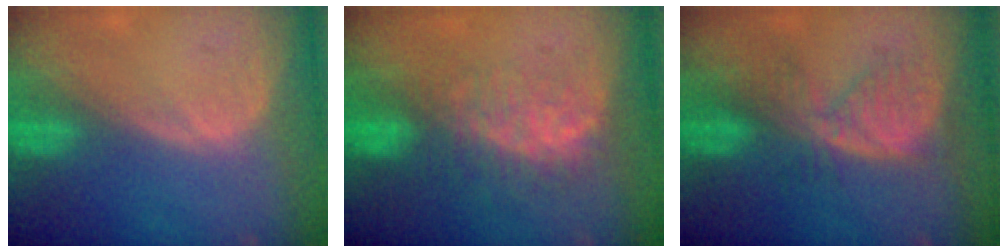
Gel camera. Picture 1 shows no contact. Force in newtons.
{"total": 7.9, "press": 7.4, "slide": 2.9}
{"total": 6.4, "press": 6.2, "slide": 1.7}